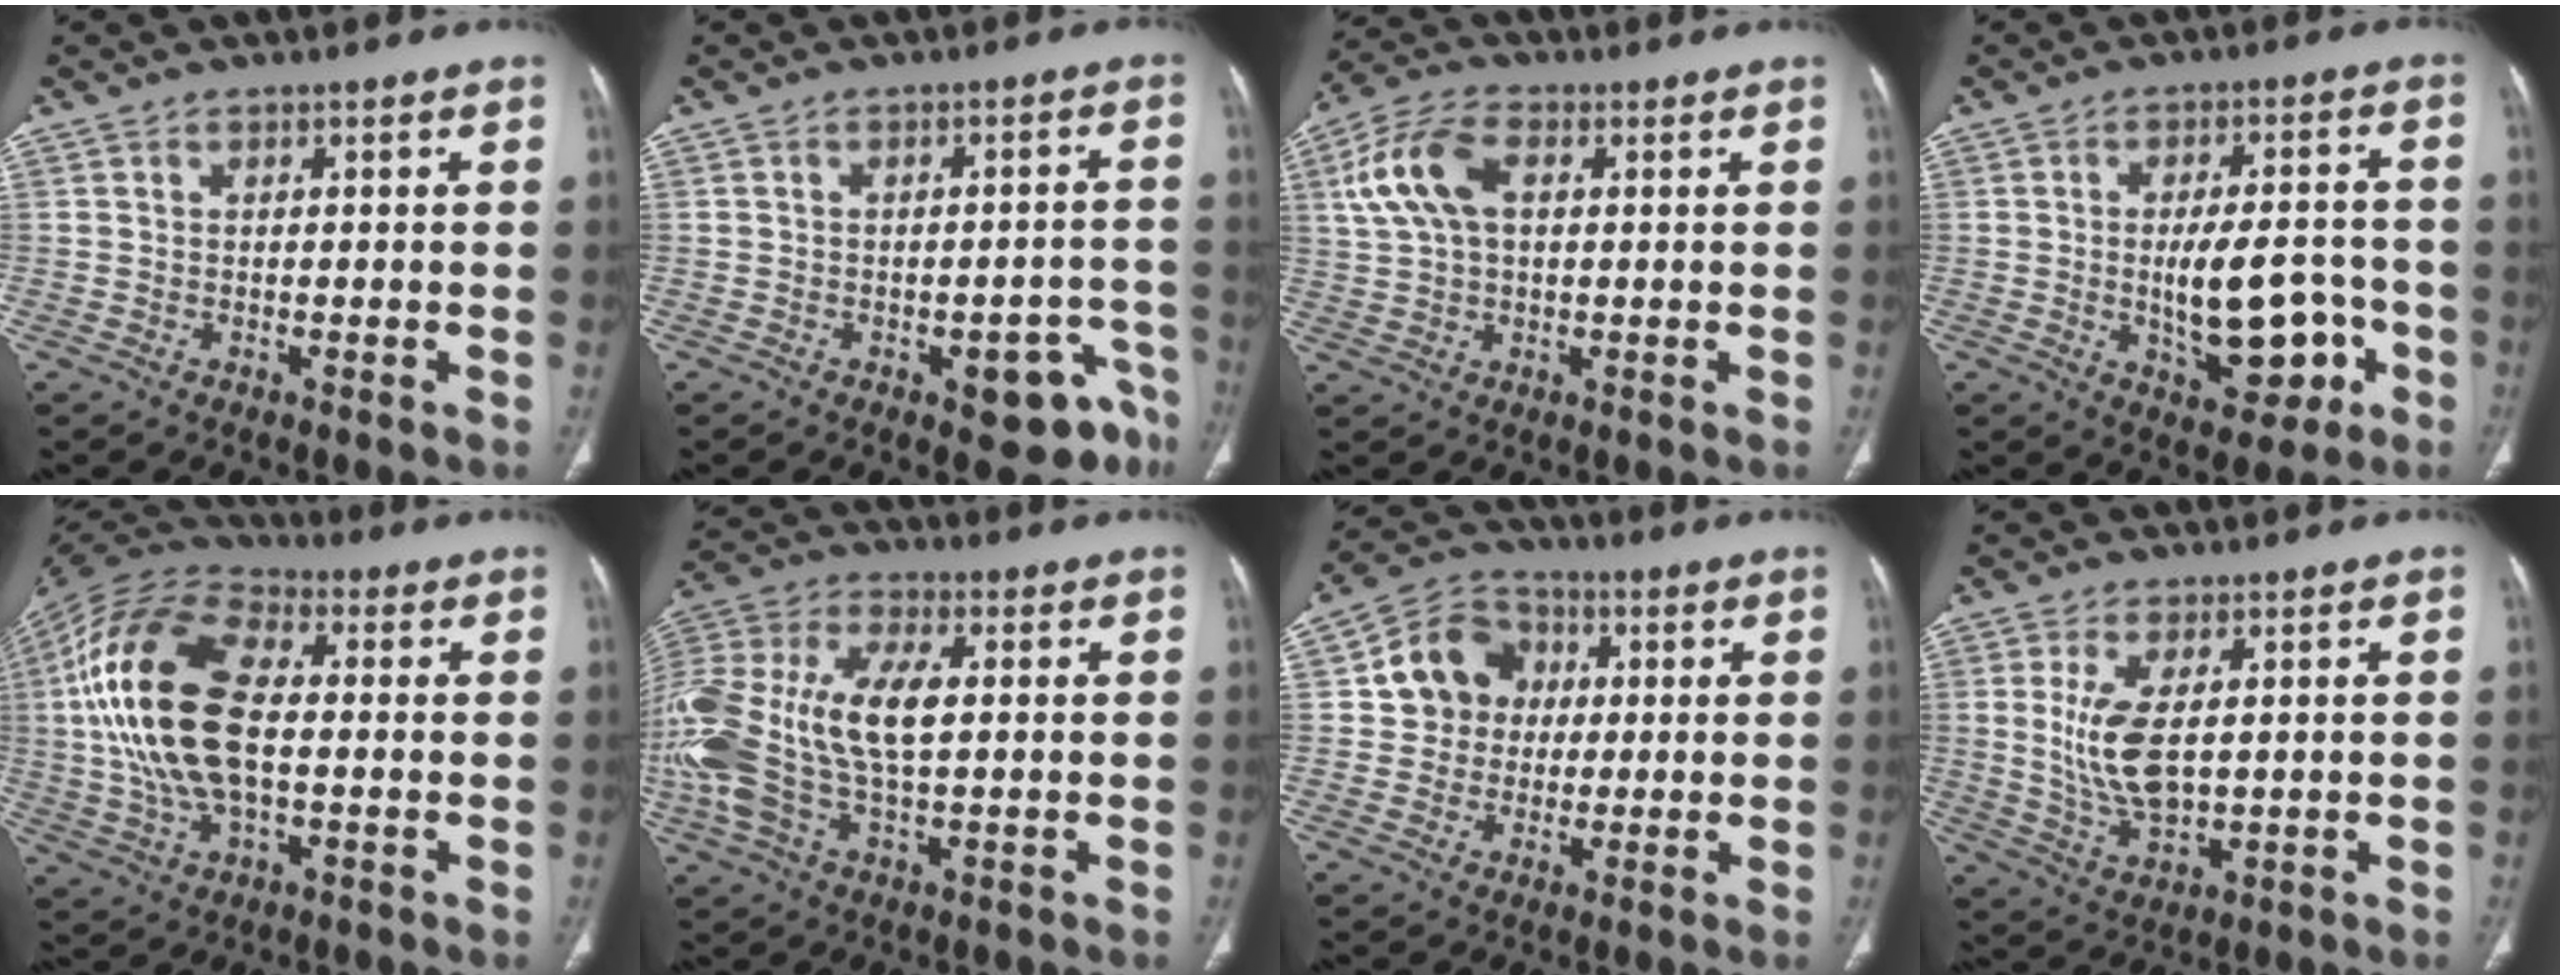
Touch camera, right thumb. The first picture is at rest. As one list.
[{"total": 9.2, "force": [-5.0, 4.2, 6.5], "torque": [-0.044, 0.036, -0.056]}, {"total": 10.6, "force": [2.6, 6.3, 8.1], "torque": [-0.172, 0.022, 0.048]}, {"total": 13.3, "force": [-2.9, 6.5, 11.2], "torque": [-0.143, 0.022, -0.029]}, {"total": 21.5, "force": [0.8, 11.1, 18.4], "torque": [-0.378, 0.014, 0.011]}, {"total": 23.4, "force": [0.8, 12.0, 20.0], "torque": [-0.487, 0.020, 0.017]}, {"total": 10.0, "force": [1.3, 9.1, 4.1], "torque": [-0.038, 0.013, 0.013]}, {"total": 9.3, "force": [1.4, 4.5, 8.0], "torque": [-0.162, -0.016, 0.040]}]